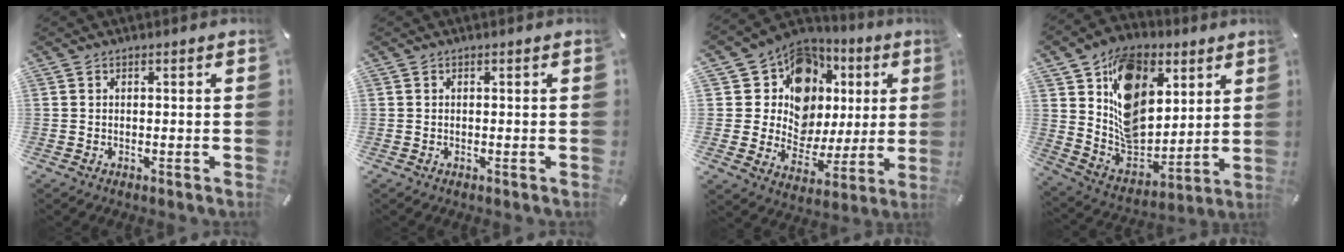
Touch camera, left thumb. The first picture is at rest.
{"total": 0.0}
{"total": 13.9, "force": [5.0, 11.9, 5.0], "torque": [-0.075, -0.051, 0.099]}
{"total": 17.1, "force": [5.8, 13.4, 9.0], "torque": [-0.138, -0.031, 0.114]}